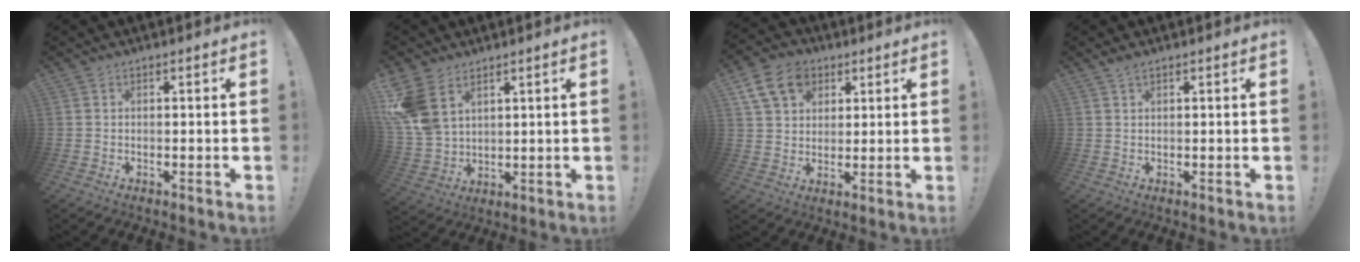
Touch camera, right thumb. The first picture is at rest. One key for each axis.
{"total": 11.4, "fx": 5.7, "fy": 7.4, "fz": 6.4, "tx": -0.129, "ty": -0.028, "tz": 0.115}
{"total": 12.2, "fx": 5.6, "fy": 9.2, "fz": 5.8, "tx": -0.093, "ty": -0.016, "tz": 0.112}
{"total": 1.5, "fx": 1.1, "fy": 0.2, "fz": 1.0, "tx": -0.013, "ty": -0.002, "tz": 0.019}